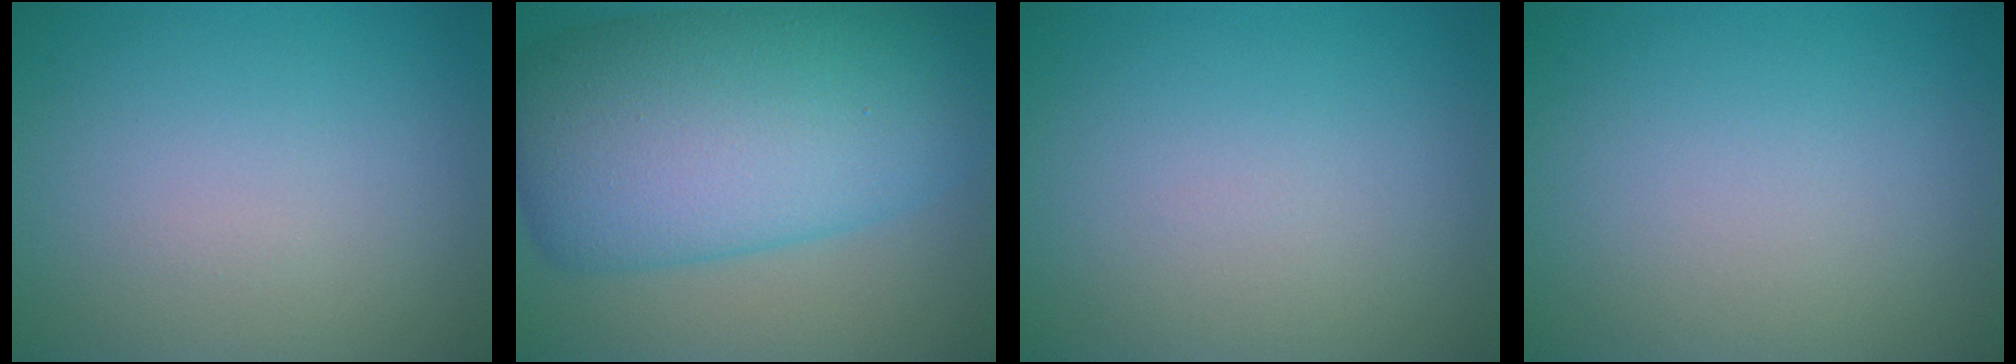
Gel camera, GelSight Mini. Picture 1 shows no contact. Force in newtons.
{"total": 14.1, "press": 14.1, "slide": 0.1}
{"total": 0.0}
{"total": 0.0}